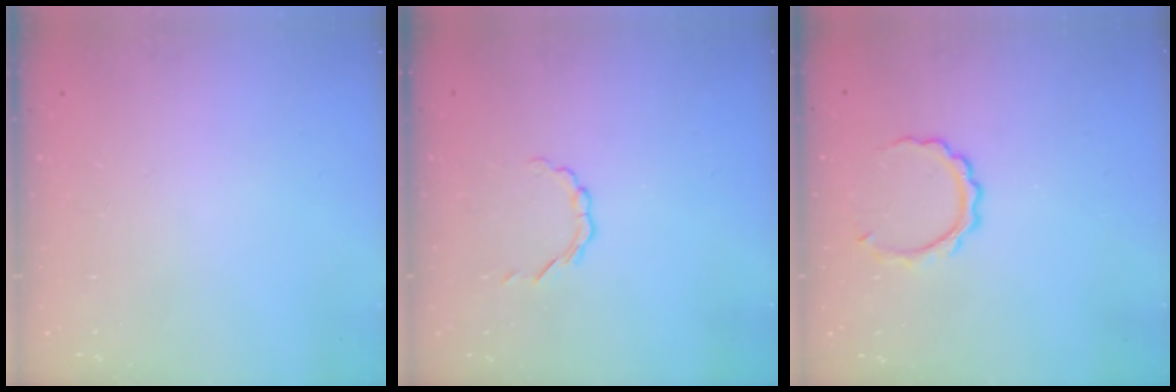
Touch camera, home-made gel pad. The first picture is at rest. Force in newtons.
{"total": 2.4, "press": 2.2, "slide": 0.8}
{"total": 6.2, "press": 6.2, "slide": 0.4}